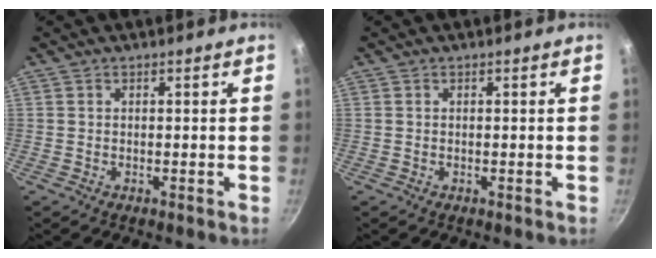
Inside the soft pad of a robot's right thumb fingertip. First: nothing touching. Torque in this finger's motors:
{"motor_torque": [-0.04, -0.05, 0.26, 0.10, 0.05]}